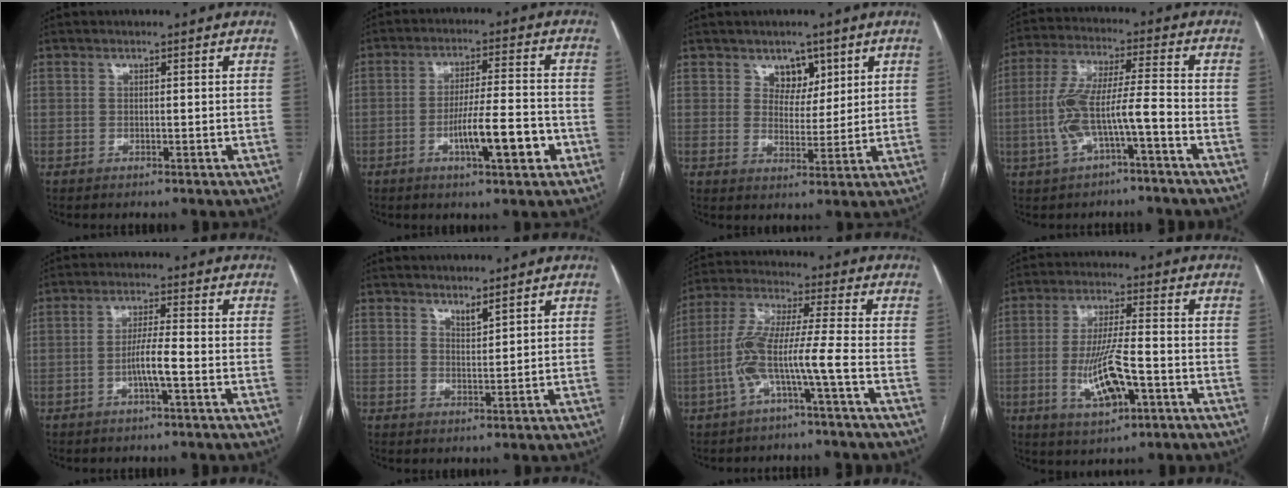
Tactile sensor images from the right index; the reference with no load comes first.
{"total": 9.2, "force": [-3.5, 1.1, 8.5], "torque": [-0.141, 0.003, -0.053]}
{"total": 4.5, "force": [2.6, 3.2, 1.7], "torque": [-0.016, 0.000, 0.045]}
{"total": 9.6, "force": [-3.2, 1.4, 8.9], "torque": [-0.186, 0.024, -0.057]}
{"total": 4.4, "force": [-1.6, 0.0, 4.1], "torque": [-0.078, 0.004, -0.029]}
{"total": 1.8, "force": [1.7, 0.1, 0.7], "torque": [-0.014, -0.011, 0.034]}
{"total": 9.0, "force": [-3.5, -0.4, 8.4], "torque": [-0.181, 0.022, -0.070]}
{"total": 10.1, "force": [-3.0, 2.3, 9.4], "torque": [-0.182, -0.003, -0.047]}